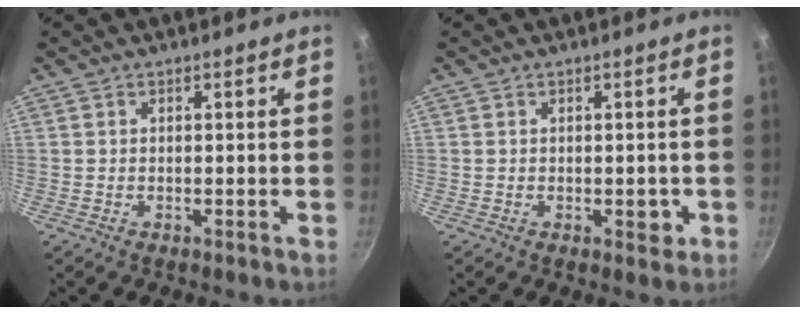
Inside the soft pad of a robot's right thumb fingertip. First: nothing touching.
{"total": 2.6, "force": [-0.6, 1.6, 1.9], "torque": [-0.006, 0.005, -0.007]}